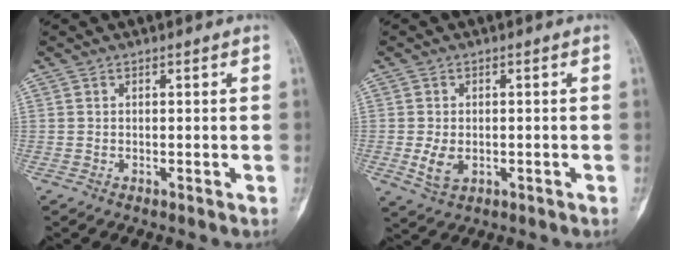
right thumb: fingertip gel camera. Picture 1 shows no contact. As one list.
[{"total": 4.3, "force": [-0.8, 2.9, 3.1], "torque": [-0.058, -0.004, -0.008]}]